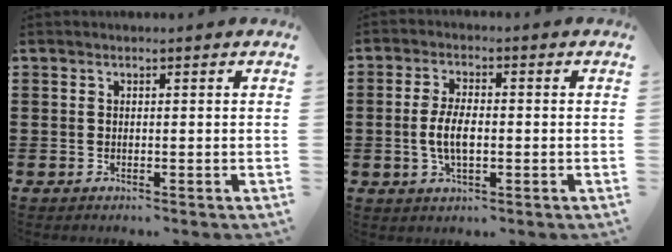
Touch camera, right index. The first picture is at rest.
{"total": 5.3, "force": [-0.7, 2.2, 4.7], "torque": [-0.105, -0.003, -0.019]}